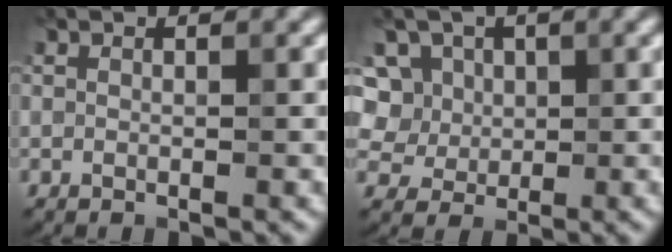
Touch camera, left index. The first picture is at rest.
{"total": 7.0, "force": [2.9, 5.9, 2.4], "torque": [-0.044, 0.021, 0.024]}